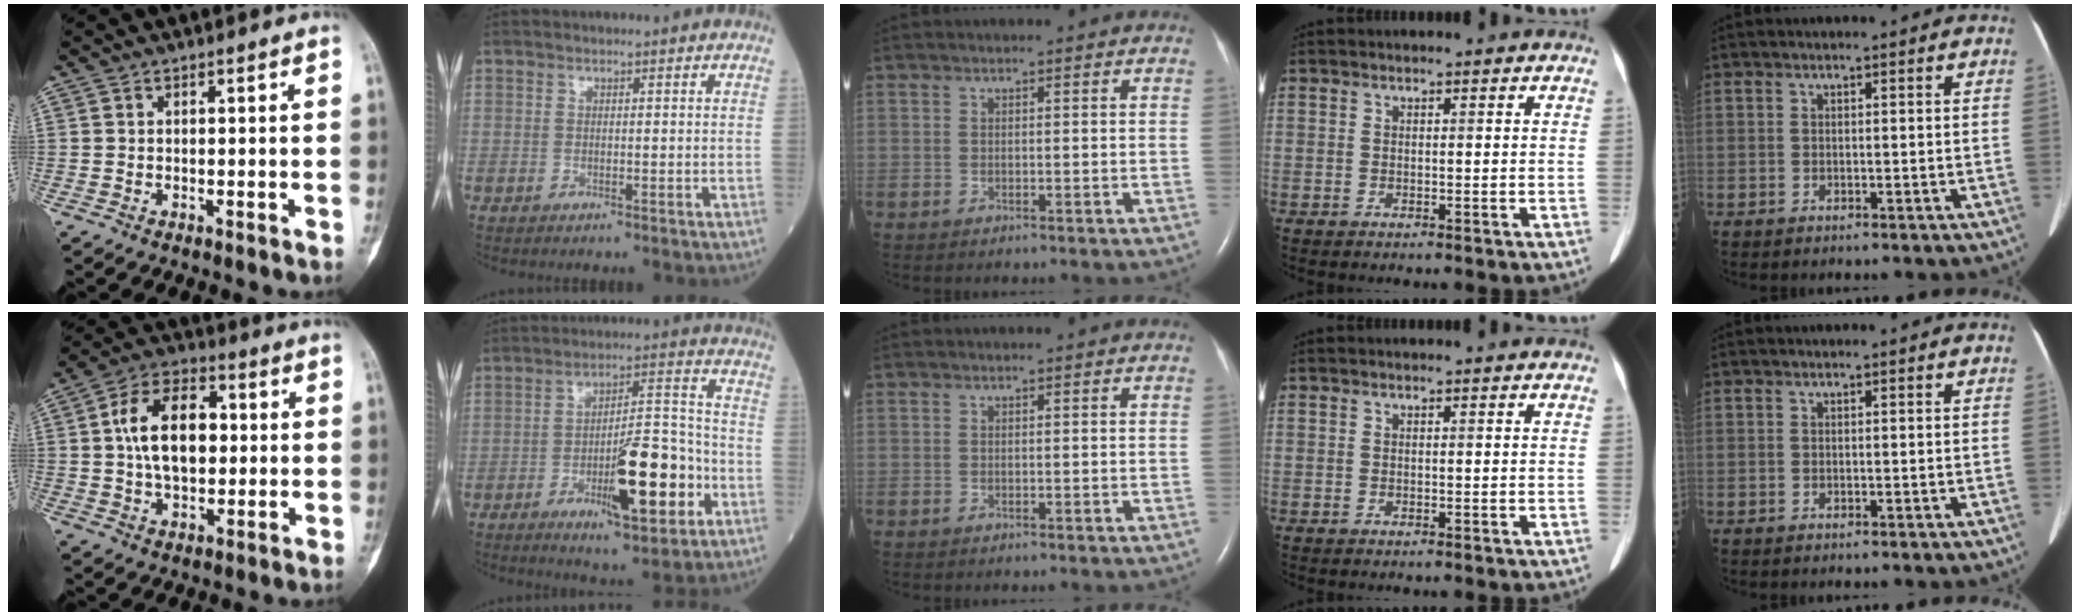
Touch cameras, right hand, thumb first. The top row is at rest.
{"thumb": {"total": 13.8, "force": [1.4, 8.4, 10.9], "torque": [-0.172, 0.016, 0.020]}, "index": {"total": 14.4, "force": [-5.2, 3.4, 13.0], "torque": [-0.200, 0.007, -0.075]}}